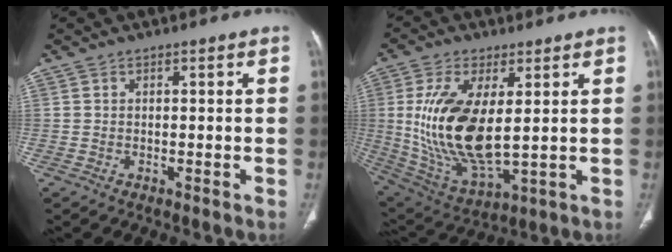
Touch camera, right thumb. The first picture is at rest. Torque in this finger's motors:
{"motor_torque": [1.05, 1.01, 1.92, -0.33, 0.65]}